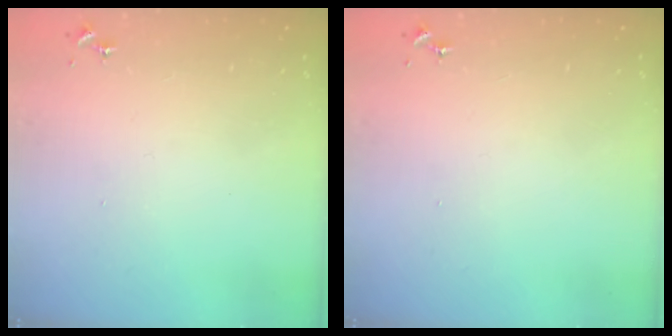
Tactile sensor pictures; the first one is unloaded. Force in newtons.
{"total": 0.0}